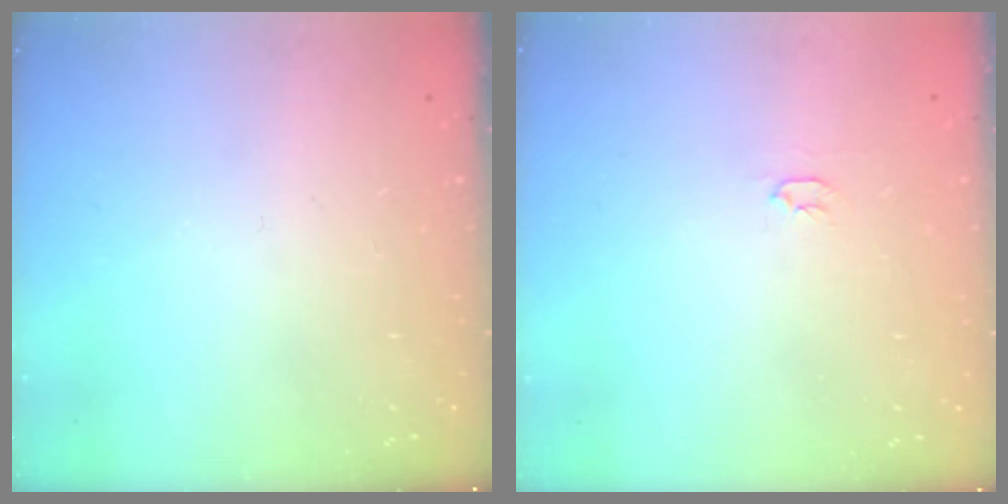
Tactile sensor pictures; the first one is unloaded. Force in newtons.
{"total": 2.0, "press": 2.0, "slide": 0.3}